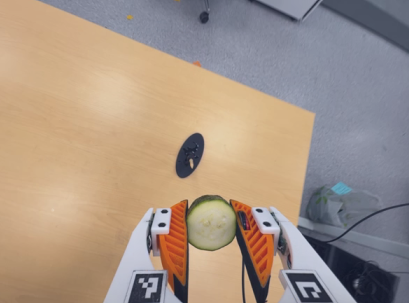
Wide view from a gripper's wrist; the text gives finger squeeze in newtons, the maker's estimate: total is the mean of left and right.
{"total": 10.5, "left": 9.3, "right": 11.7}